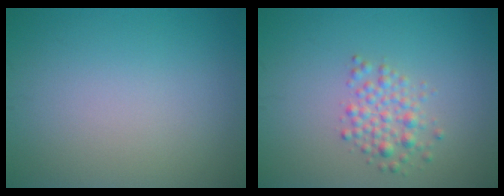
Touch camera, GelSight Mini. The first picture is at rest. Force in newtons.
{"total": 2.5, "press": 2.5, "slide": 0.1}